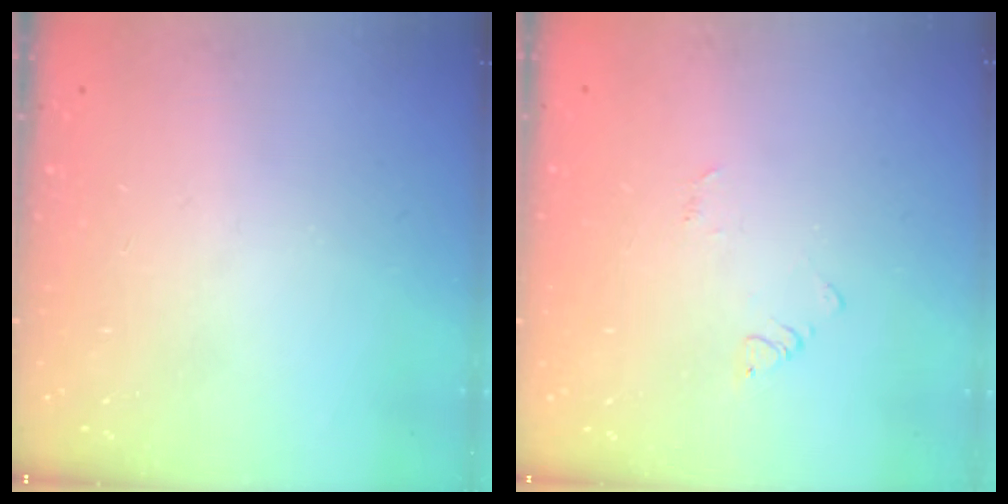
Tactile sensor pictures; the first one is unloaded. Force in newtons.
{"total": 2.4, "press": 2.4, "slide": 0.3}